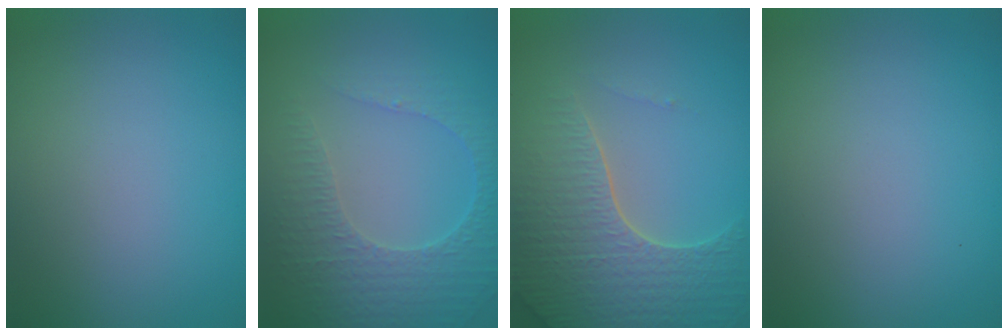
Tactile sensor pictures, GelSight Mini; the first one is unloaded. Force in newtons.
{"total": 4.7, "press": 3.3, "slide": 3.3}
{"total": 7.1, "press": 5.3, "slide": 4.6}
{"total": 0.0}